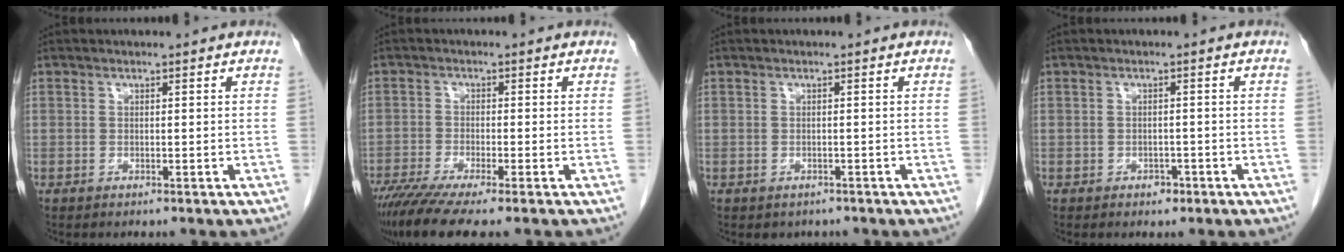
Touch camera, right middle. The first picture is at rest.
{"total": 8.4, "force": [-6.4, 0.1, 5.5], "torque": [-0.091, -0.021, -0.108]}
{"total": 1.6, "force": [-1.2, 1.1, 0.2], "torque": [-0.004, 0.001, -0.013]}
{"total": 1.6, "force": [-0.9, 1.2, 0.7], "torque": [-0.009, 0.004, -0.008]}